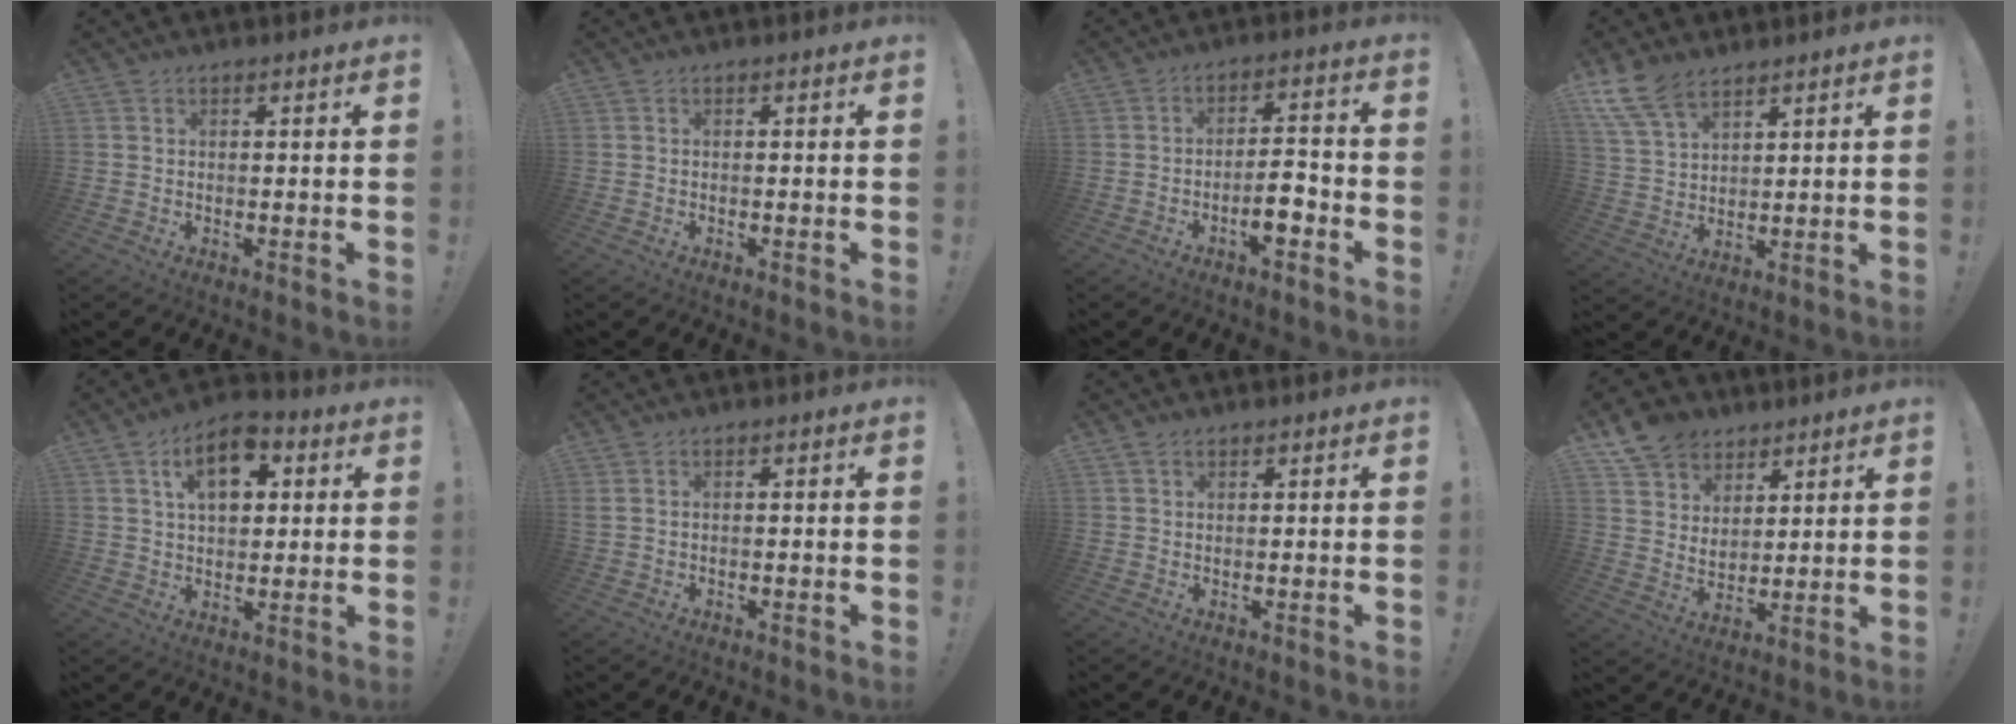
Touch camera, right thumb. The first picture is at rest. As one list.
[{"total": 0.0}, {"total": 7.2, "force": [-3.3, 2.4, 5.9], "torque": [-0.079, 0.019, -0.055]}, {"total": 10.2, "force": [7.4, 5.1, 4.9], "torque": [-0.105, -0.030, 0.147]}, {"total": 11.5, "force": [4.0, 7.2, 8.1], "torque": [-0.124, 0.006, 0.070]}, {"total": 0.8, "force": [0.4, 0.5, 0.5], "torque": [-0.011, 0.003, 0.007]}, {"total": 1.3, "force": [0.9, 0.6, 0.5], "torque": [-0.011, 0.000, 0.018]}, {"total": 11.0, "force": [7.7, 7.5, 2.3], "torque": [-0.052, -0.049, 0.153]}]